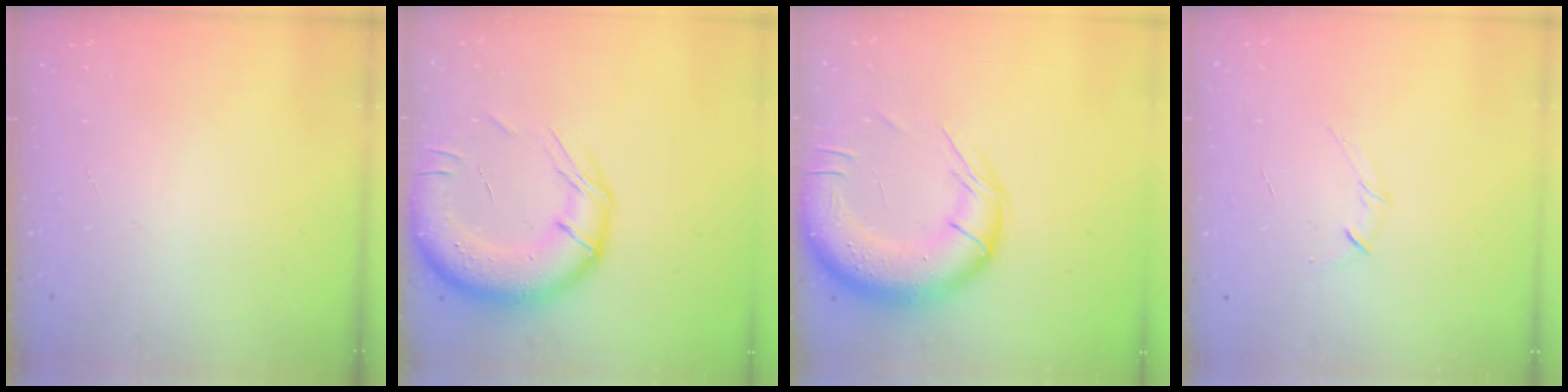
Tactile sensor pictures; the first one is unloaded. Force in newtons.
{"total": 19.8, "press": 19.2, "slide": 4.8}
{"total": 21.5, "press": 20.8, "slide": 5.3}
{"total": 3.5, "press": 3.4, "slide": 1.0}